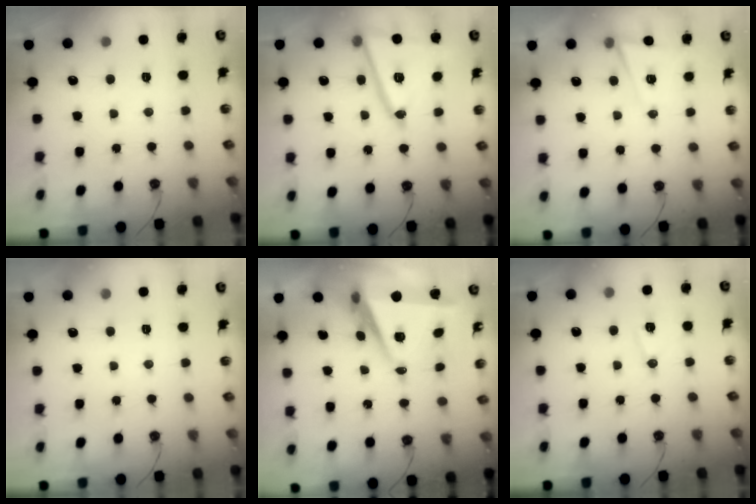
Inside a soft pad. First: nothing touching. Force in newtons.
{"total": 19.0, "press": 18.9, "slide": 1.7}
{"total": 5.6, "press": 4.2, "slide": 3.7}
{"total": 3.9, "press": 1.0, "slide": 3.8}
{"total": 8.7, "press": 7.8, "slide": 4.0}
{"total": 7.9, "press": 7.7, "slide": 1.9}